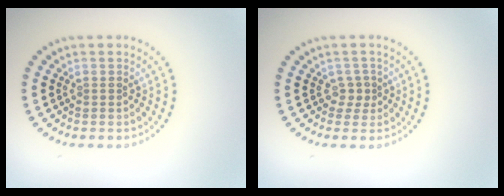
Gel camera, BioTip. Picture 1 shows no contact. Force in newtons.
{"total": 1.1, "press": 0.8, "slide": 0.8}